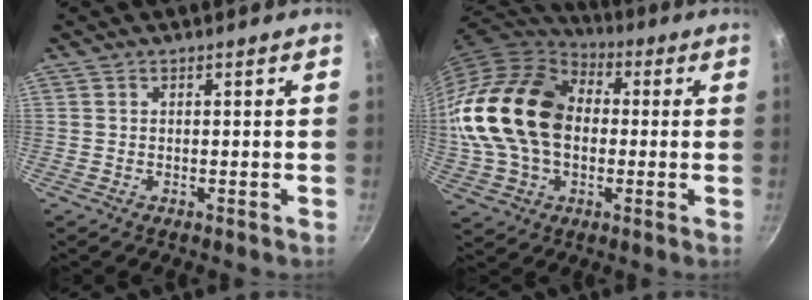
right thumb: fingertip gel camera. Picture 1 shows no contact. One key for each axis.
{"total": 23.1, "fx": 0.7, "fy": 16.3, "fz": 16.3, "tx": -0.304, "ty": 0.036, "tz": 0.012}